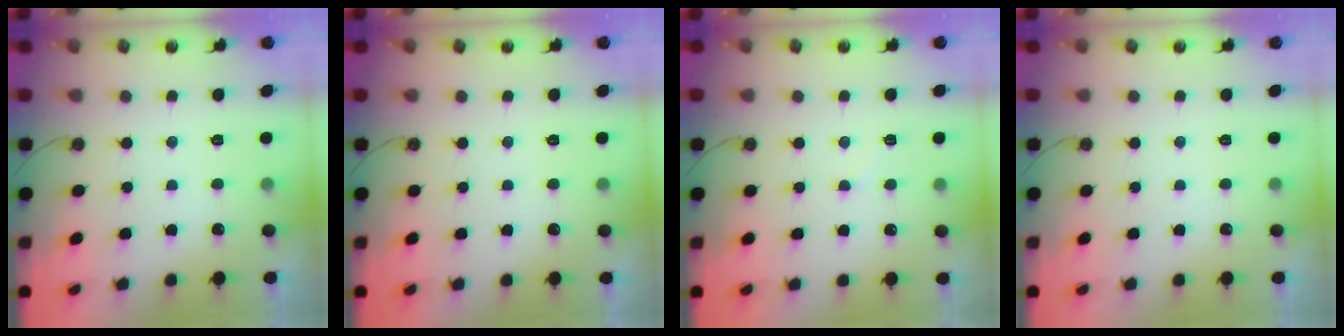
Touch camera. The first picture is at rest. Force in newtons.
{"total": 0.0}
{"total": 6.7, "press": 6.7, "slide": 0.8}
{"total": 0.0}